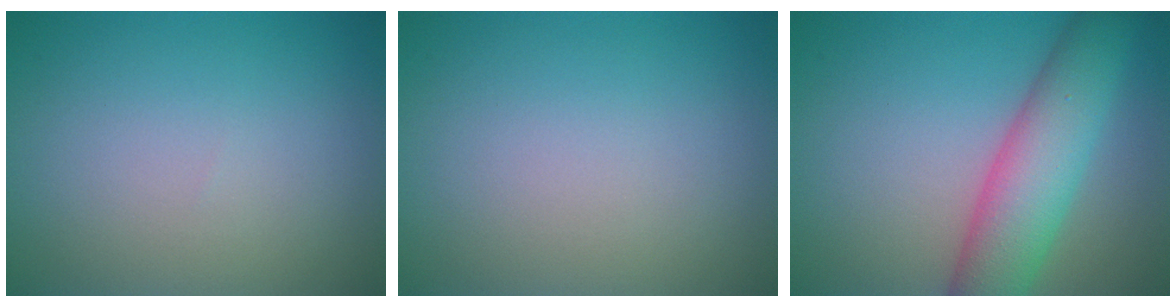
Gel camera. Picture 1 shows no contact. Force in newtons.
{"total": 0.0}
{"total": 6.9, "press": 6.9, "slide": 0.2}